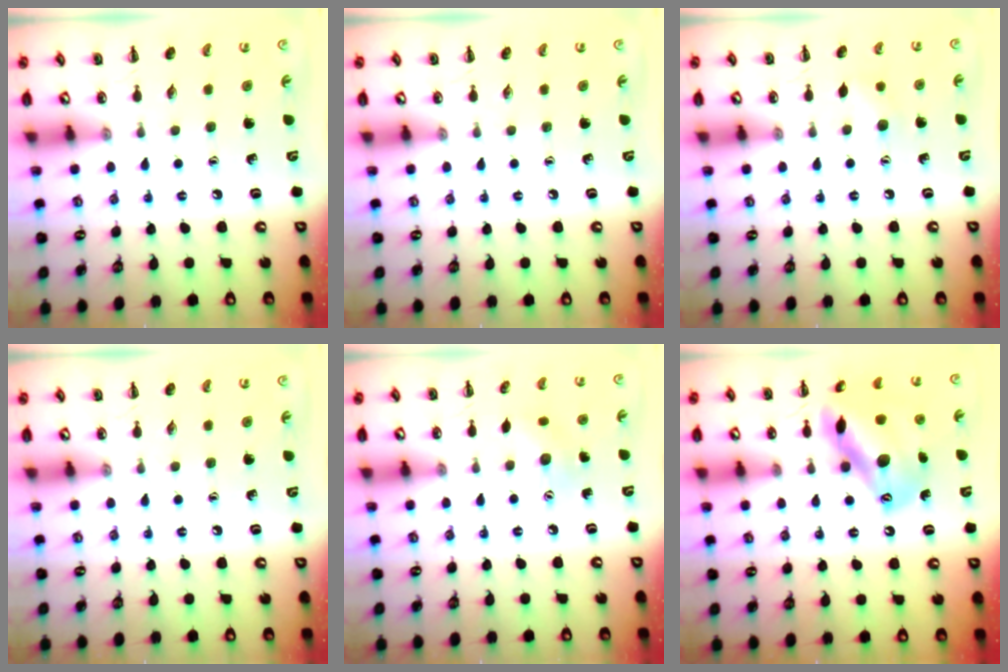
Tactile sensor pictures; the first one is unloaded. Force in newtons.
{"total": 0.0}
{"total": 5.9, "press": 5.7, "slide": 1.7}
{"total": 0.0}
{"total": 4.8, "press": 4.6, "slide": 1.1}
{"total": 17.2, "press": 17.0, "slide": 2.3}